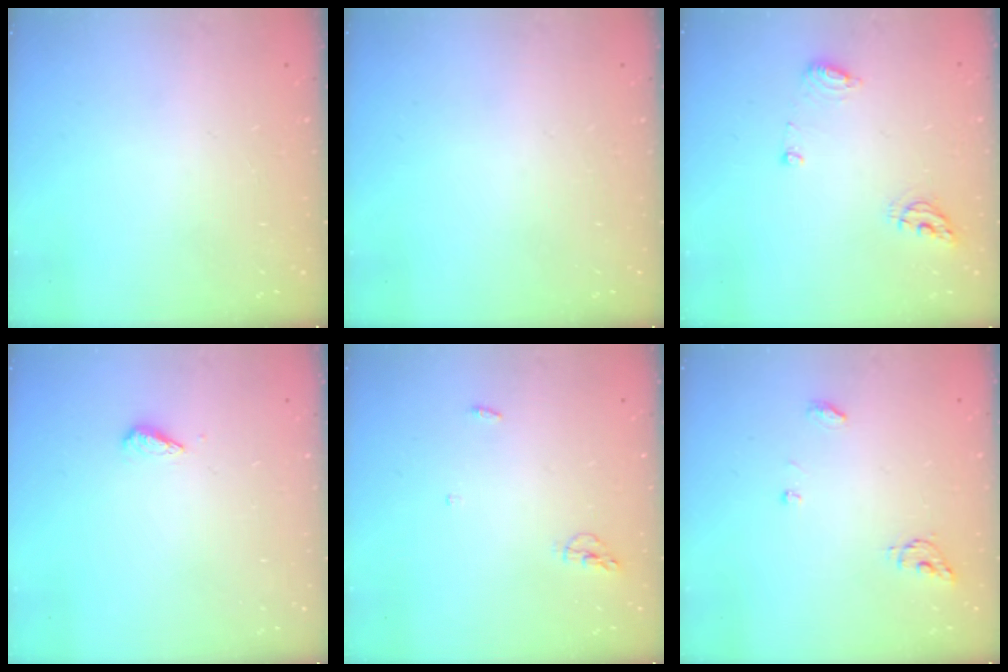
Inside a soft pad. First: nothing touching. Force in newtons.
{"total": 0.0}
{"total": 6.9, "press": 6.8, "slide": 0.9}
{"total": 2.7, "press": 2.7, "slide": 0.6}
{"total": 4.3, "press": 4.1, "slide": 1.0}
{"total": 5.2, "press": 5.2, "slide": 0.0}